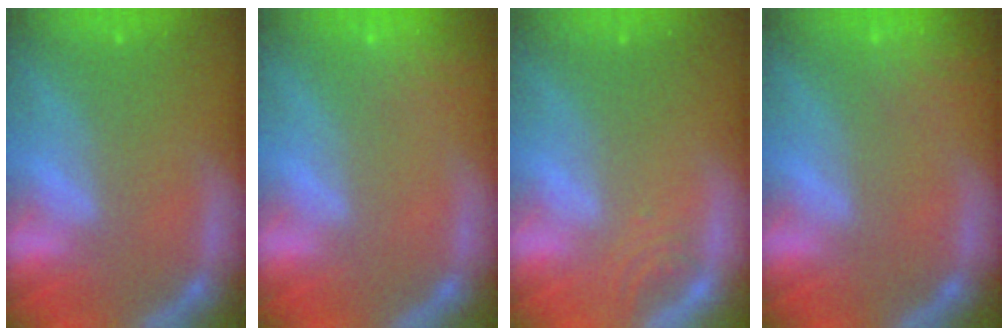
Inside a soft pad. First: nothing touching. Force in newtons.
{"total": 6.1}
{"total": 1.4}
{"total": 7.5}